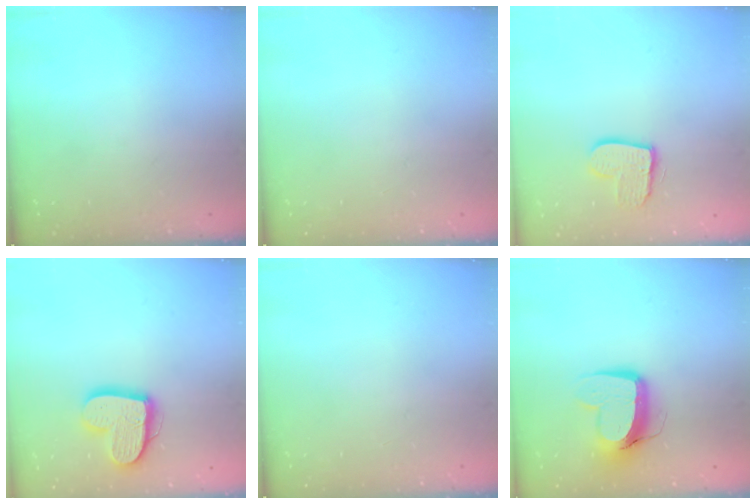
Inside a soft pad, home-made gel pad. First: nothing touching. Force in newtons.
{"total": 0.0}
{"total": 10.3, "press": 10.3, "slide": 0.8}
{"total": 14.6, "press": 14.6, "slide": 1.3}
{"total": 0.0}
{"total": 11.6, "press": 11.5, "slide": 1.3}